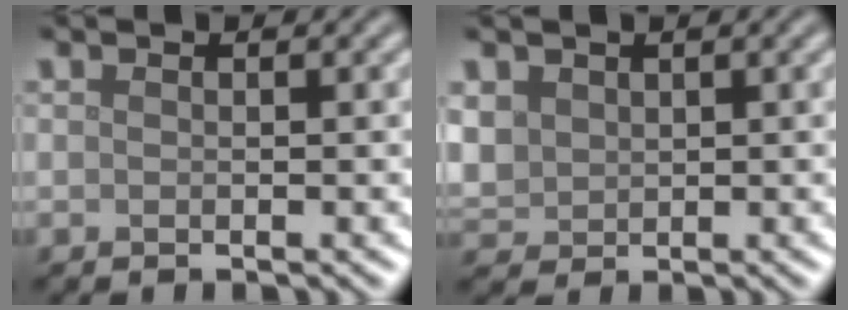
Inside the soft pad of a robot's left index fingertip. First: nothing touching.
{"total": 2.6, "force": [1.0, 2.2, 1.0], "torque": [-0.033, 0.000, 0.022]}